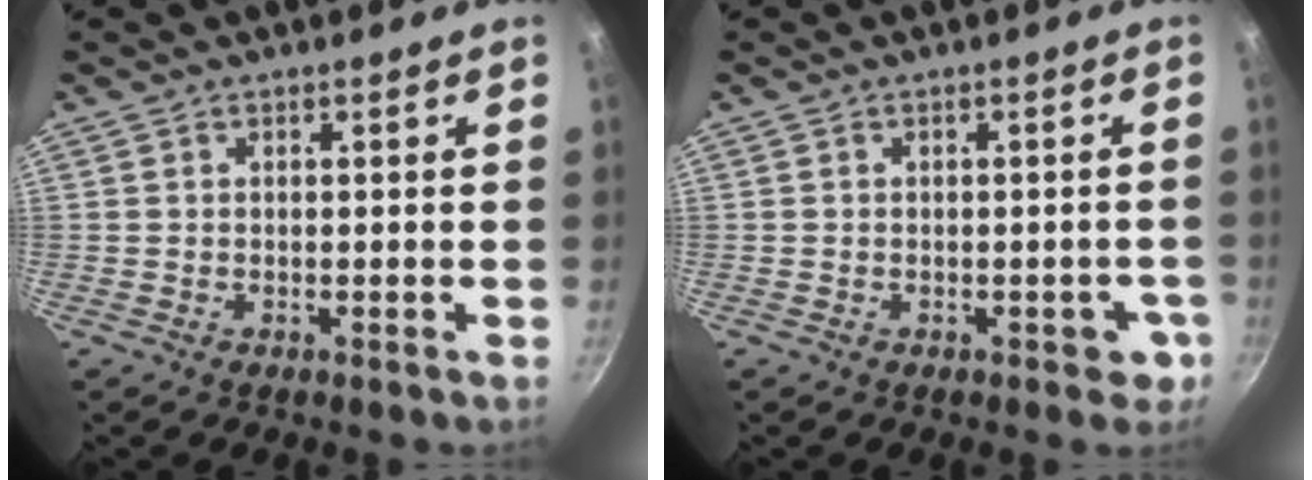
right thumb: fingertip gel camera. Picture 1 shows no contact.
{"total": 3.5, "force": [-1.3, 2.3, 2.3], "torque": [-0.005, 0.014, -0.009]}